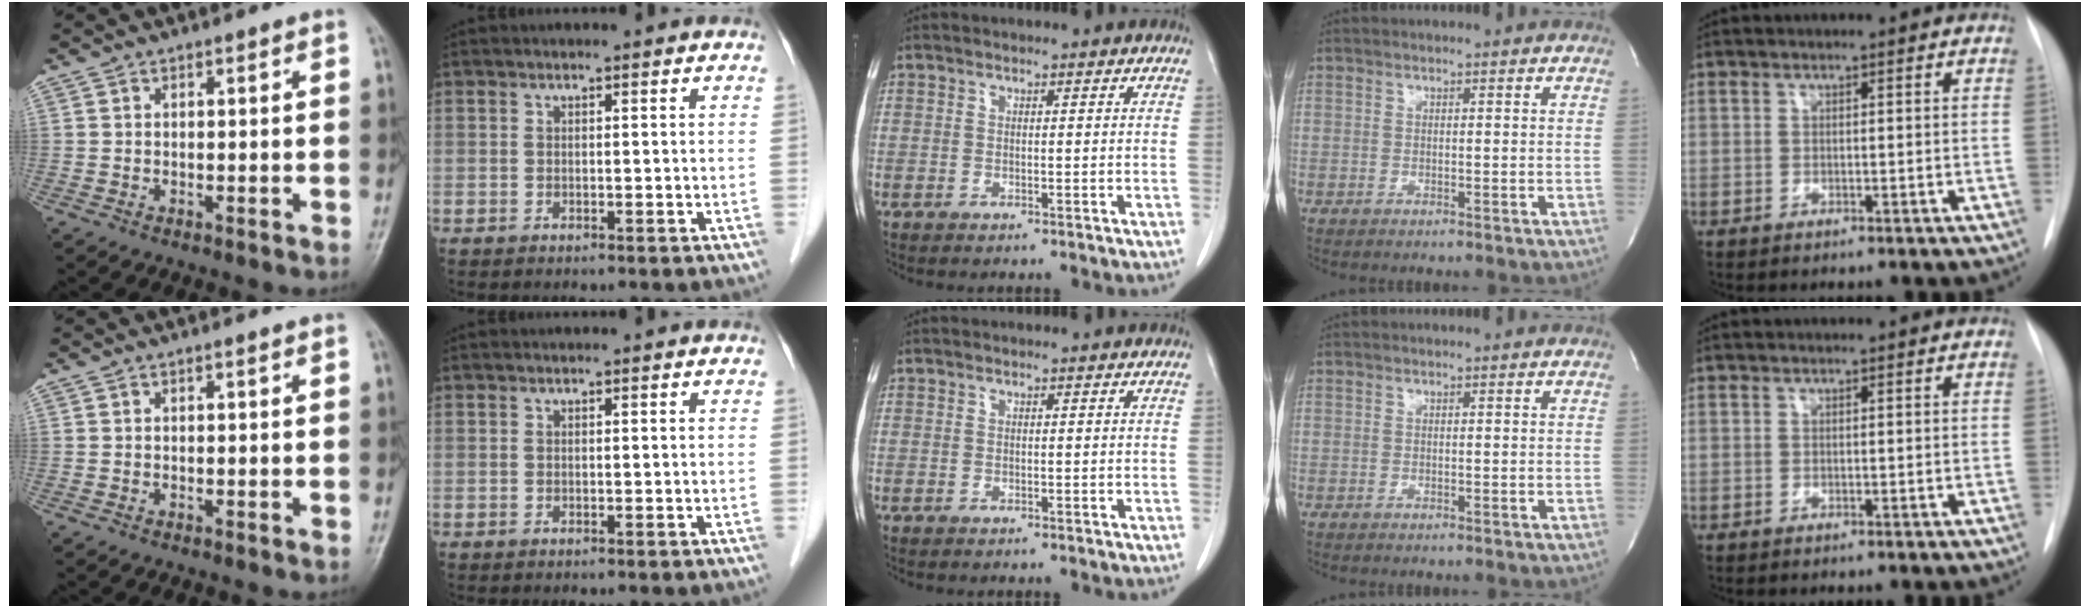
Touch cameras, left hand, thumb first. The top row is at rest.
{}